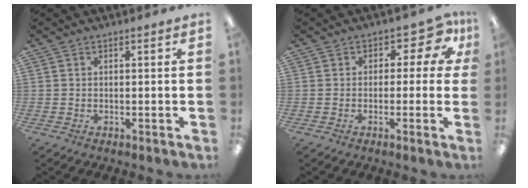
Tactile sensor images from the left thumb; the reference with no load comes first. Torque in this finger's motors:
{"motor_torque": [-0.03, 0.37, 0.01, -0.16, -0.03]}